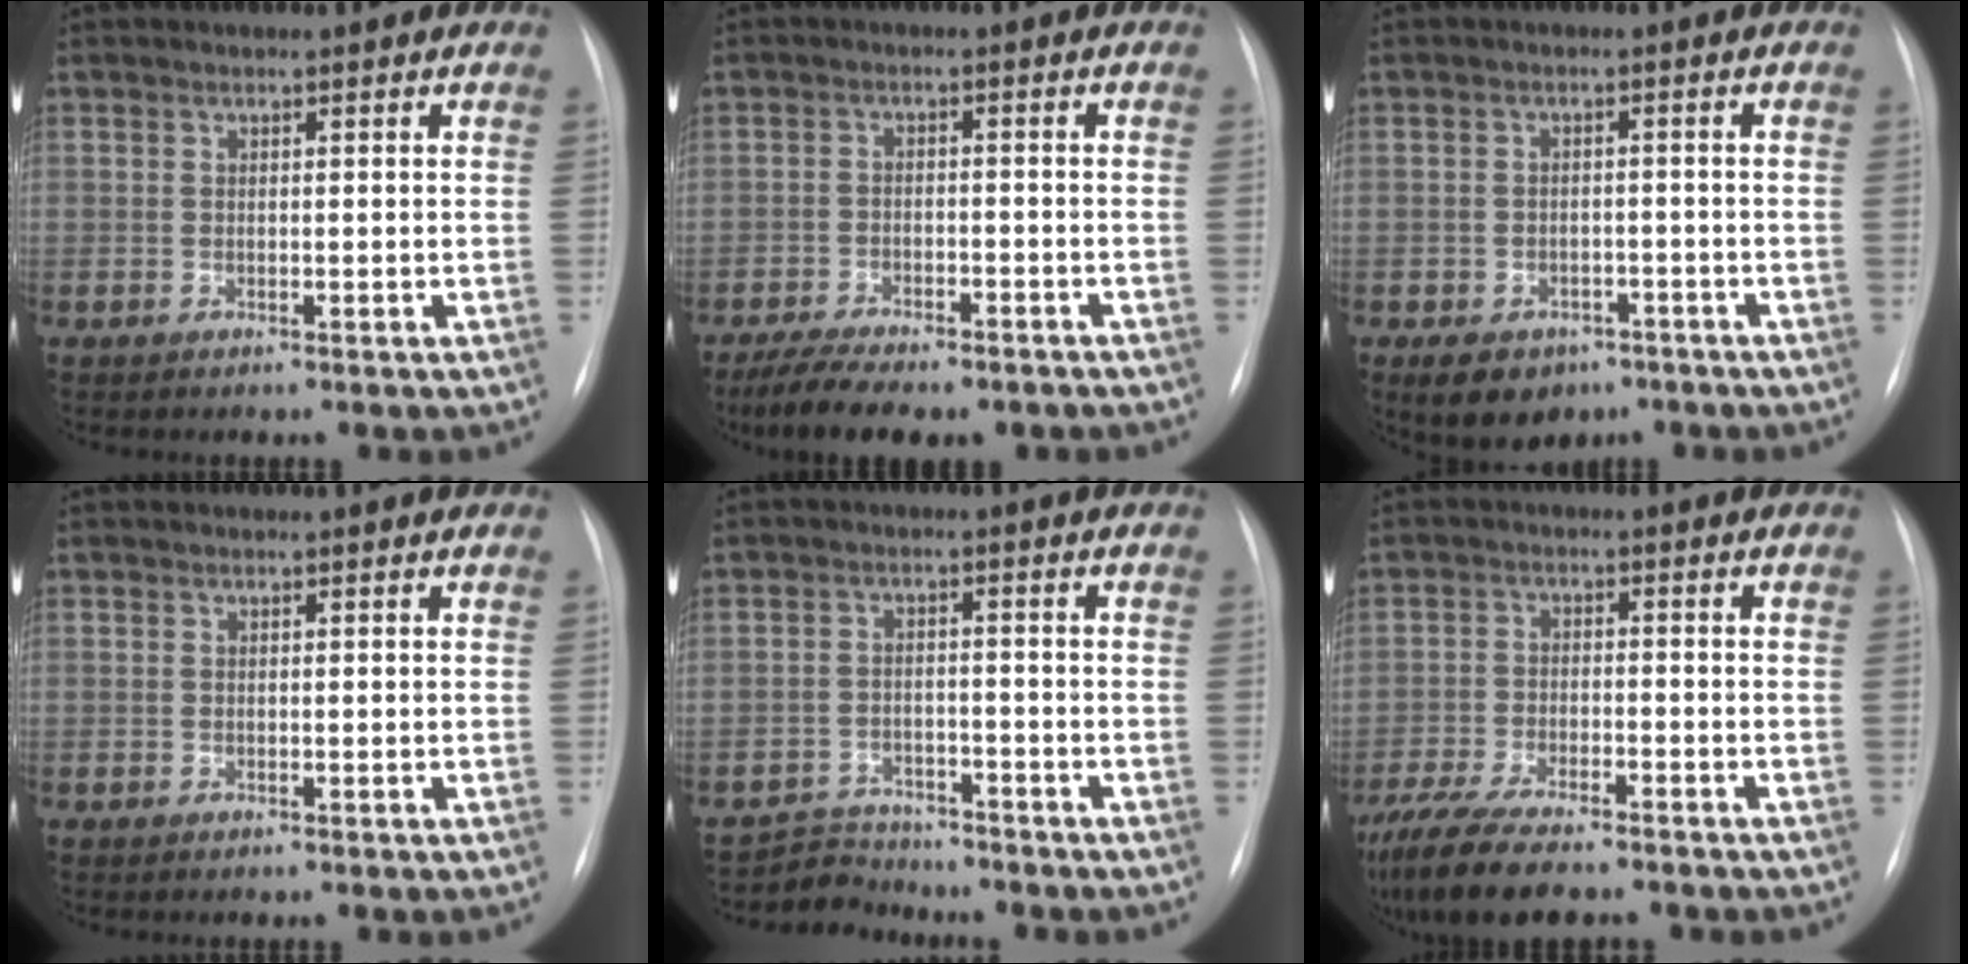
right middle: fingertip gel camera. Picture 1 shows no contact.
{"total": 10.9, "force": [-8.7, 3.6, 5.6], "torque": [-0.087, -0.005, -0.126]}
{"total": 8.0, "force": [-5.1, 5.3, 3.1], "torque": [-0.050, 0.006, -0.066]}
{"total": 0.0}
{"total": 4.6, "force": [-4.3, 1.1, -1.2], "torque": [0.022, 0.001, -0.073]}
{"total": 12.4, "force": [-10.1, 2.6, 6.7], "torque": [-0.123, -0.025, -0.166]}